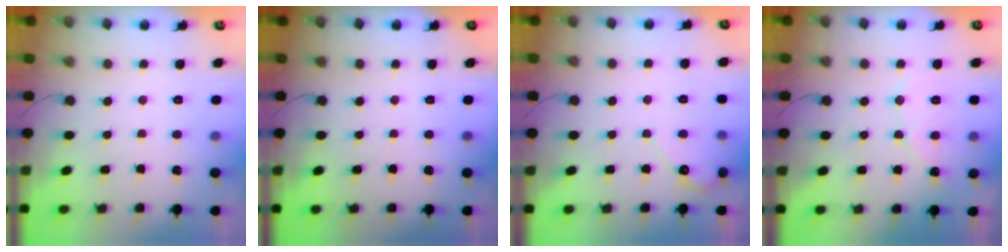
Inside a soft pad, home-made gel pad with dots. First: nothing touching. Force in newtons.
{"total": 0.0}
{"total": 3.3, "press": 3.2, "slide": 0.2}
{"total": 7.0, "press": 6.9, "slide": 0.4}